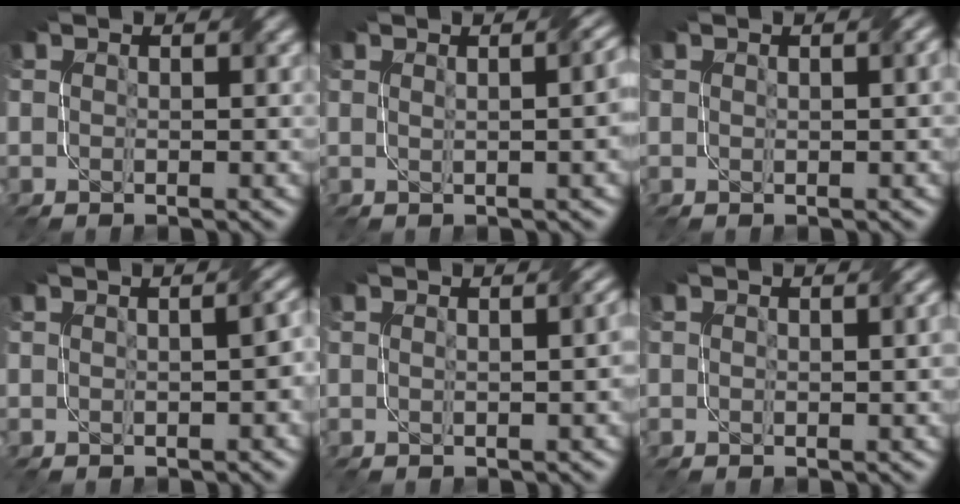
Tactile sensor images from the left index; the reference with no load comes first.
{"total": 5.5, "force": [0.9, 2.5, 4.9], "torque": [-0.019, 0.022, 0.004]}
{"total": 1.4, "force": [0.4, 0.3, 1.3], "torque": [-0.014, 0.003, 0.007]}
{"total": 2.7, "force": [-0.2, 0.9, 2.5], "torque": [-0.024, 0.008, 0.003]}
{"total": 3.2, "force": [0.4, 1.5, 2.8], "torque": [-0.014, 0.017, -0.002]}
{"total": 1.6, "force": [0.1, 0.5, 1.5], "torque": [-0.020, 0.001, 0.003]}